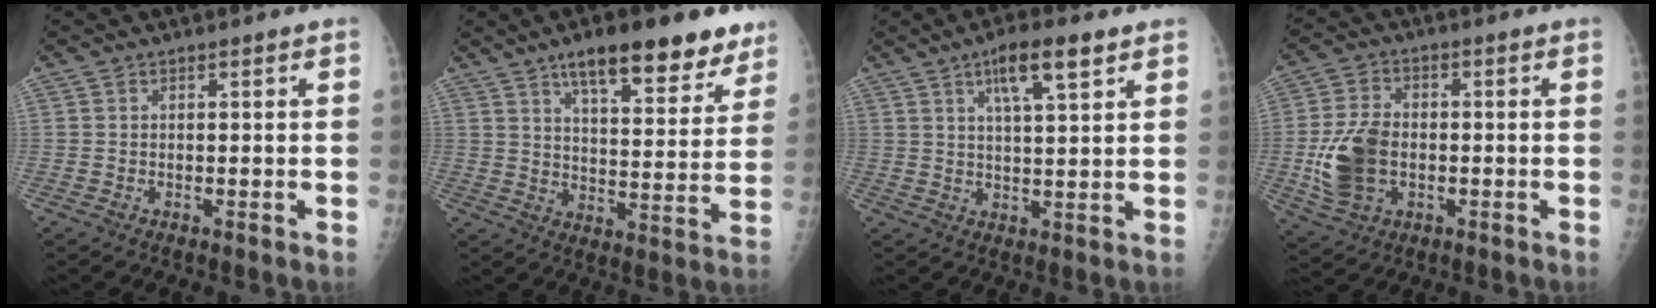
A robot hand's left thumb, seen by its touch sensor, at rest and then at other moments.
{"total": 17.0, "force": [11.4, 6.1, 11.1], "torque": [-0.109, -0.050, 0.170]}
{"total": 8.3, "force": [4.5, 1.9, 6.7], "torque": [-0.110, -0.013, 0.076]}
{"total": 10.9, "force": [-1.8, 7.5, 7.7], "torque": [-0.146, 0.008, -0.029]}